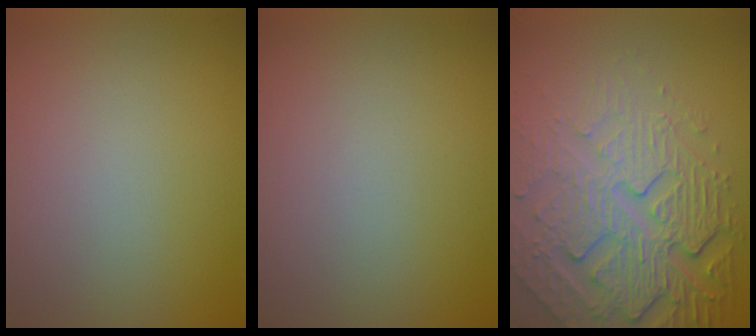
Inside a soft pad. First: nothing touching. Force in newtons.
{"total": 0.0}
{"total": 8.6, "press": 5.9, "slide": 6.3}